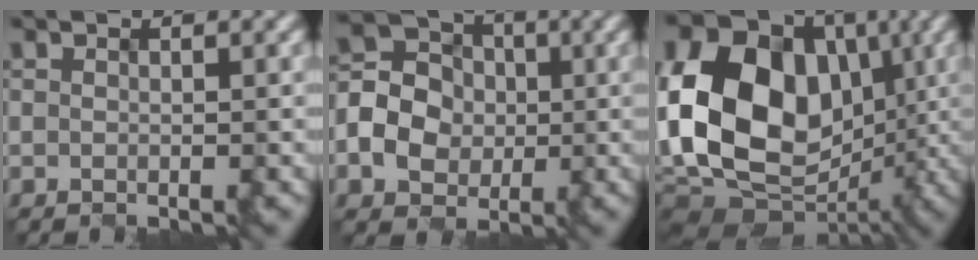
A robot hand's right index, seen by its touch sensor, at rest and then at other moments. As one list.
[{"total": 5.3, "force": [-1.5, 4.7, 2.1], "torque": [-0.045, 0.010, -0.040]}, {"total": 16.9, "force": [0.1, 12.8, 11.0], "torque": [-0.178, 0.024, -0.013]}]